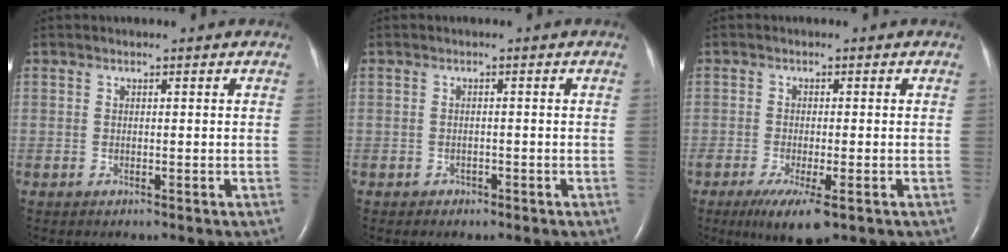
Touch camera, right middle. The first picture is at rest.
{"total": 0.8, "force": [-0.6, 0.6, 0.1], "torque": [-0.004, 0.003, -0.010]}
{"total": 6.3, "force": [-3.5, 1.3, 5.1], "torque": [-0.090, -0.018, -0.054]}